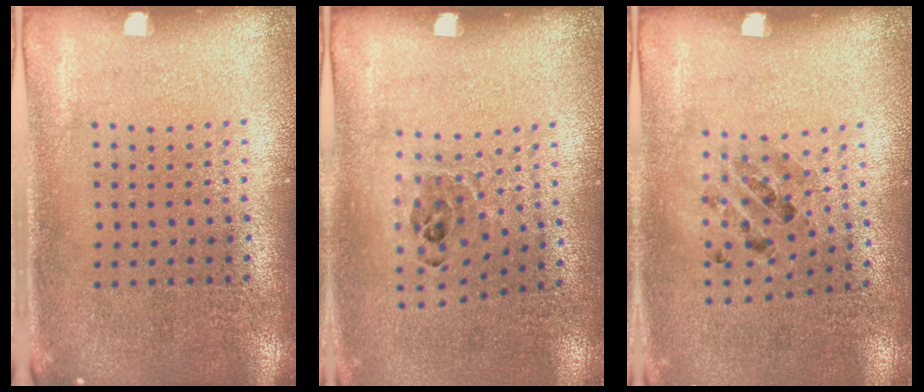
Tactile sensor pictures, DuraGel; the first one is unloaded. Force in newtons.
{"total": 0.9, "press": 0.8, "slide": 0.5}
{"total": 0.9, "press": 0.8, "slide": 0.4}